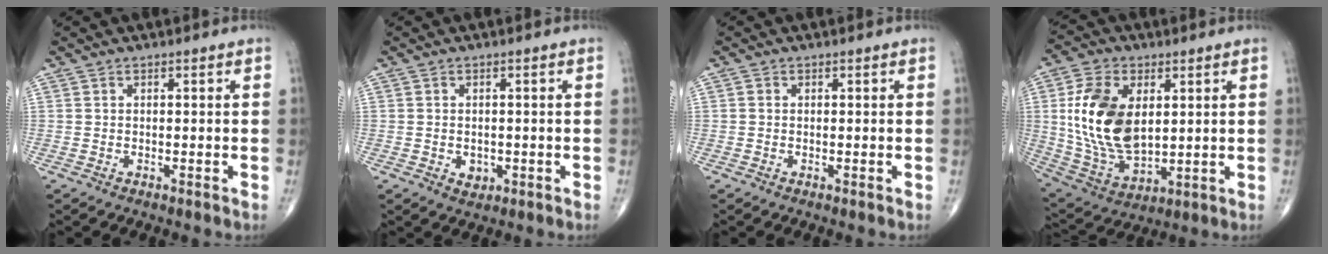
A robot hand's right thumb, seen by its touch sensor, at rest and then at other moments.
{"total": 2.5, "force": [-0.6, 2.0, 1.5], "torque": [-0.013, 0.000, -0.002]}
{"total": 0.5, "force": [0.0, 0.5, 0.2], "torque": [-0.002, 0.001, -0.002]}
{"total": 17.8, "force": [3.1, 10.7, 13.9], "torque": [-0.256, -0.018, 0.068]}